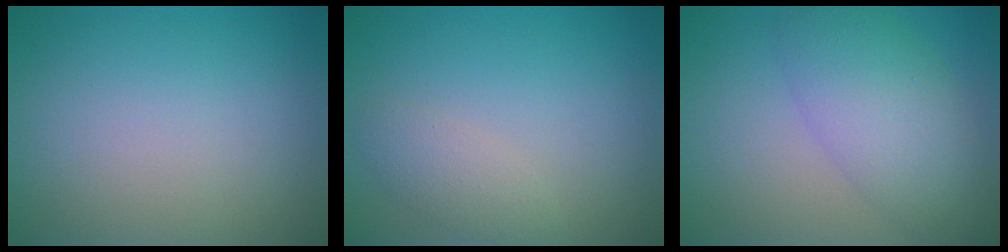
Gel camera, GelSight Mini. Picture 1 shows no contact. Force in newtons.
{"total": 1.9, "press": 1.9, "slide": 0.1}
{"total": 5.9, "press": 5.9, "slide": 0.1}